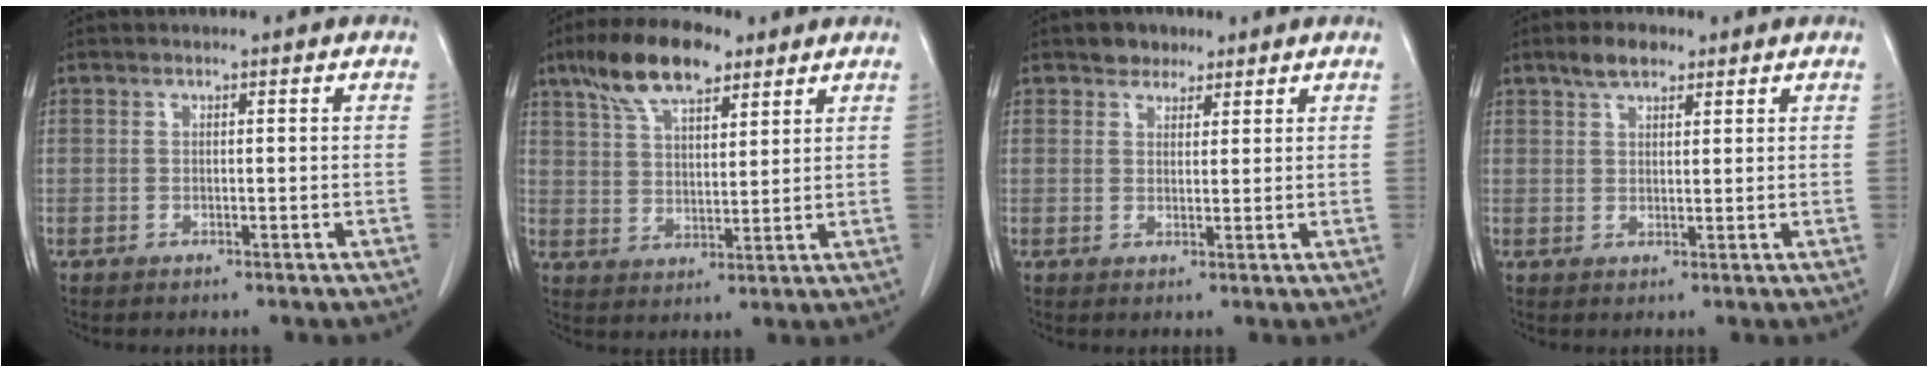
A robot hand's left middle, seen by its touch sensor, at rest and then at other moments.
{"total": 11.0, "force": [7.4, 4.0, 7.1], "torque": [-0.136, 0.020, 0.137]}
{"total": 3.0, "force": [2.2, 1.9, 0.7], "torque": [-0.011, 0.005, 0.034]}
{"total": 3.9, "force": [2.8, 1.7, 2.1], "torque": [-0.044, 0.008, 0.051]}